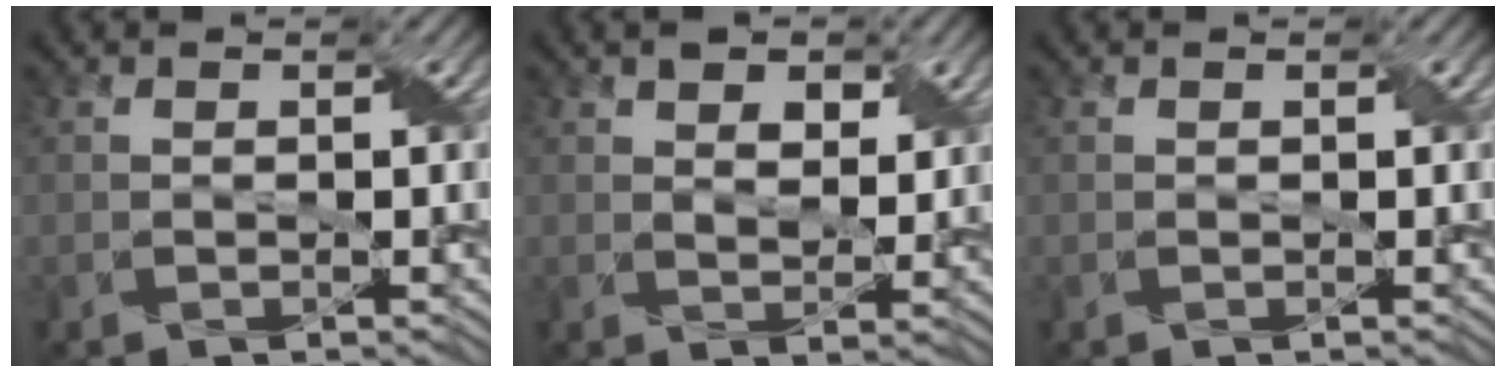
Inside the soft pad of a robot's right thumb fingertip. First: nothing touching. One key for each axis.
{"total": 3.9, "fx": 2.0, "fy": 2.1, "fz": 2.5, "tx": -0.046, "ty": -0.007, "tz": 0.032}
{"total": 0.0}